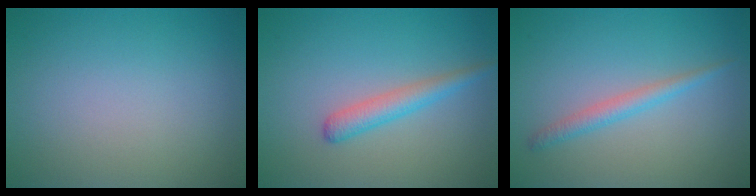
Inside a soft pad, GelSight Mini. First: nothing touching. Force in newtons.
{"total": 2.4, "press": 2.3, "slide": 0.1}
{"total": 1.8, "press": 1.8, "slide": 0.1}